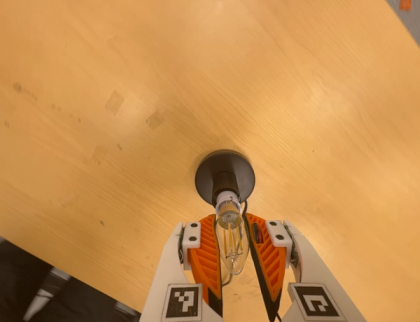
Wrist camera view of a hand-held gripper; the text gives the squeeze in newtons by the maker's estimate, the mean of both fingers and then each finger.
{"total": 14.0, "left": 14.1, "right": 13.9}